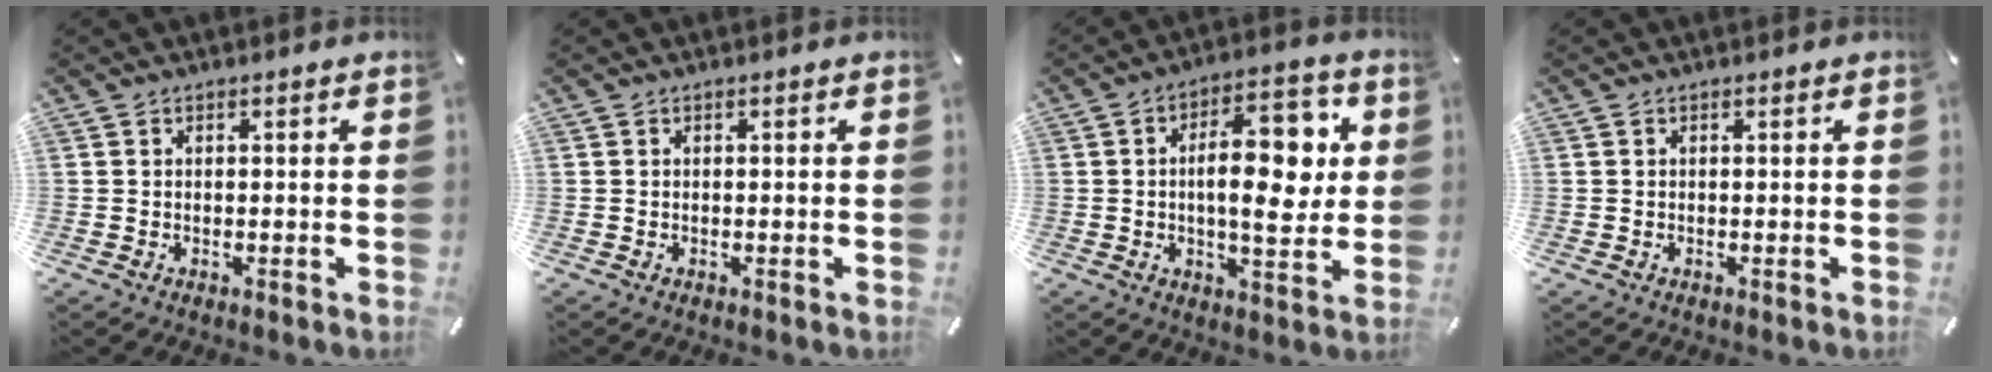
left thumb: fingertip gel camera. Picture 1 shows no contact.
{"total": 0.0}
{"total": 15.3, "force": [2.0, 7.3, 13.3], "torque": [-0.184, 0.002, 0.028]}
{"total": 0.0}